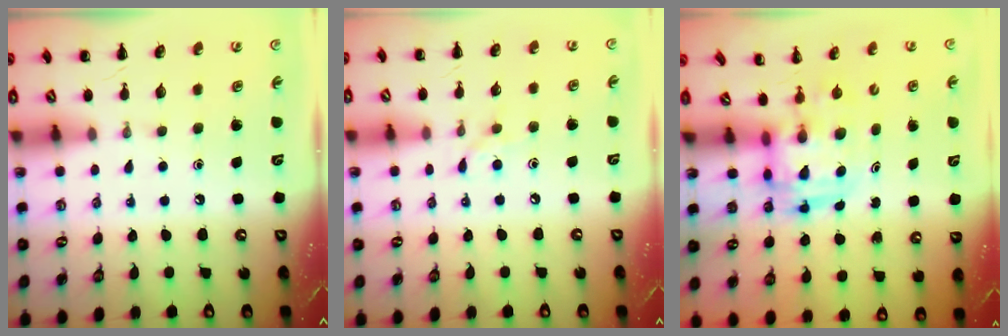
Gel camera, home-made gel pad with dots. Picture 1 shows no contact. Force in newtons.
{"total": 6.7, "press": 6.5, "slide": 1.8}
{"total": 3.4, "press": 3.4, "slide": 0.7}